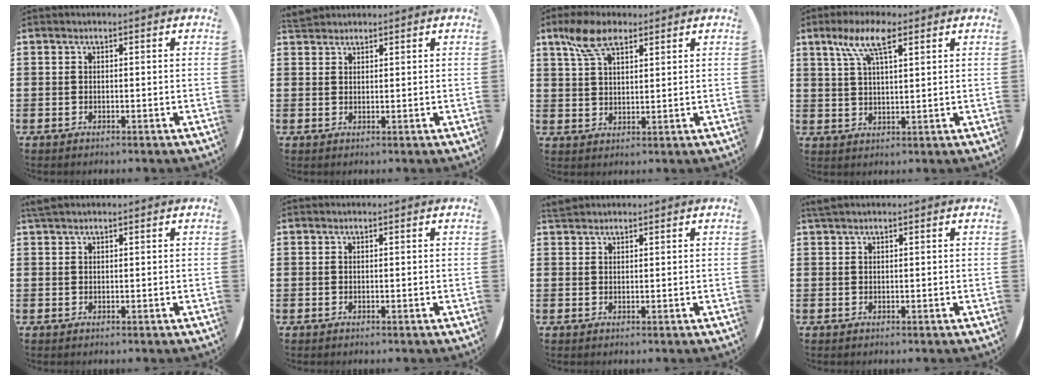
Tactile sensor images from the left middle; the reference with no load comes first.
{"total": 2.0, "force": [1.9, 0.6, 0.1], "torque": [-0.005, 0.005, 0.037]}
{"total": 6.6, "force": [4.3, 3.0, 3.9], "torque": [-0.087, 0.005, 0.080]}
{"total": 6.8, "force": [4.1, 2.2, 5.0], "torque": [-0.100, 0.007, 0.070]}
{"total": 0.8, "force": [0.8, 0.0, 0.1], "torque": [-0.003, 0.002, 0.016]}
{"total": 0.0}
{"total": 1.3, "force": [1.3, 0.3, 0.0], "torque": [-0.001, 0.004, 0.025]}
{"total": 0.7, "force": [0.6, -0.1, 0.2], "torque": [-0.003, 0.002, 0.012]}